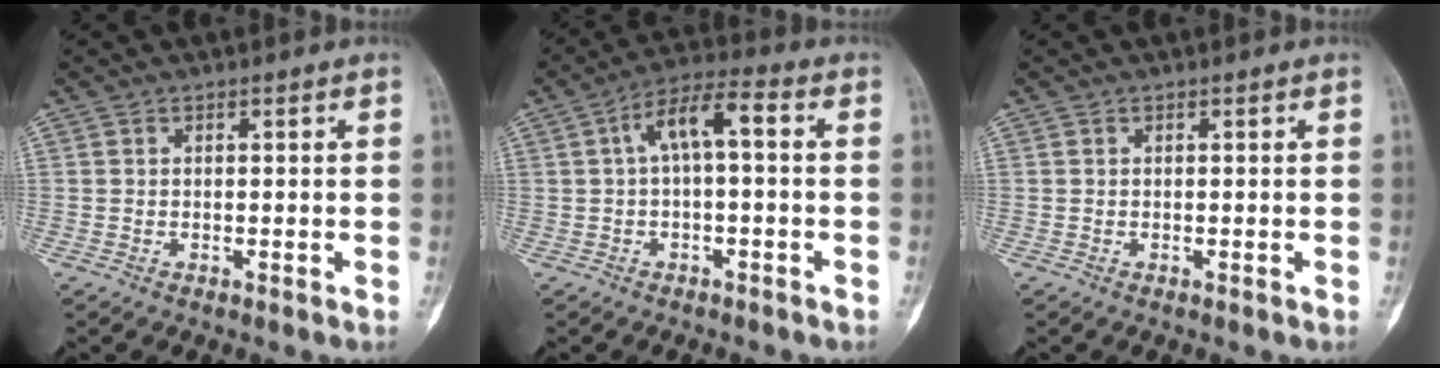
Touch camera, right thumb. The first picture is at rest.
{"total": 7.6, "force": [0.8, 2.8, 7.0], "torque": [-0.128, 0.038, 0.007]}
{"total": 0.0}